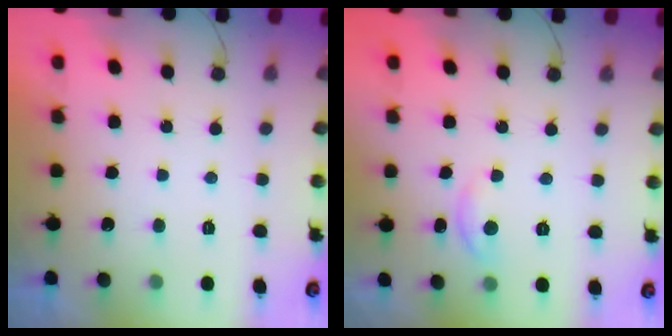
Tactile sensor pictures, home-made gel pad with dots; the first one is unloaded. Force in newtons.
{"total": 4.1, "press": 4.1, "slide": 0.2}